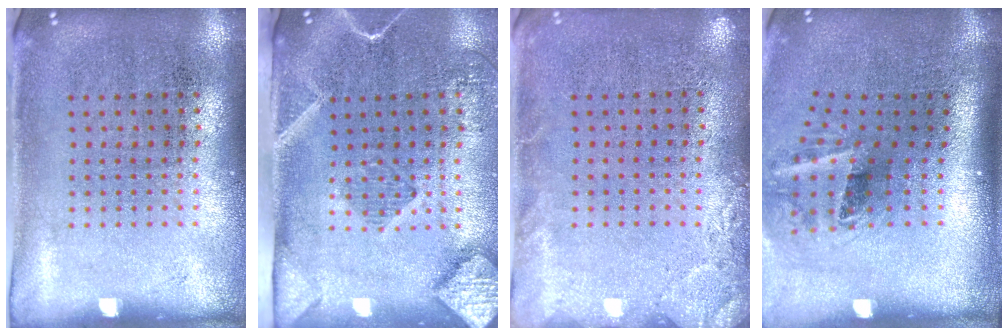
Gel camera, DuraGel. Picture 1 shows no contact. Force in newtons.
{"total": 2.7, "press": 2.0, "slide": 1.8}
{"total": 2.0, "press": 2.0, "slide": 0.3}
{"total": 2.2, "press": 1.3, "slide": 1.7}